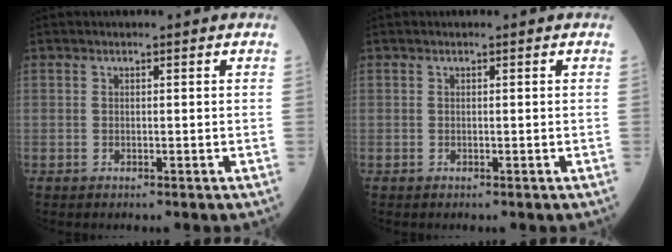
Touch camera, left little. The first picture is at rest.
{"total": 0.0}